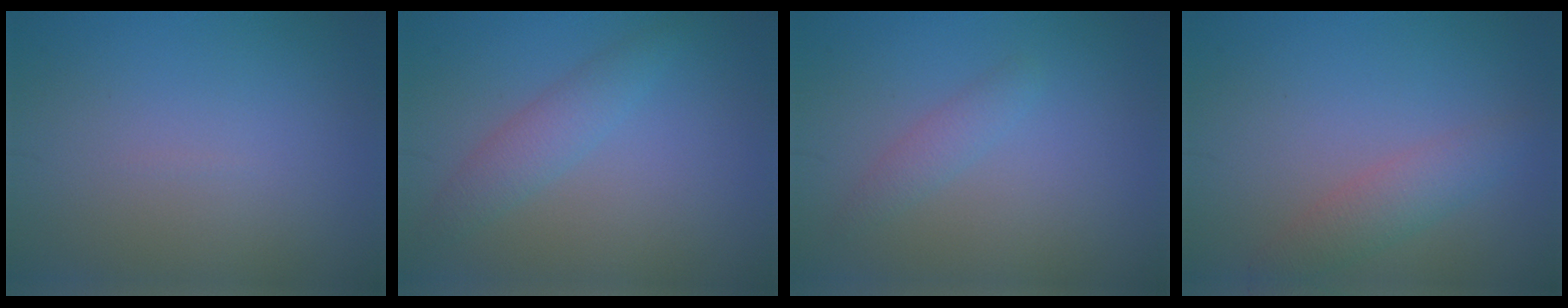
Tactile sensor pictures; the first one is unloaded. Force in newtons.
{"total": 2.4, "press": 2.4, "slide": 0.1}
{"total": 1.4, "press": 1.4, "slide": 0.0}
{"total": 2.6, "press": 2.6, "slide": 0.1}